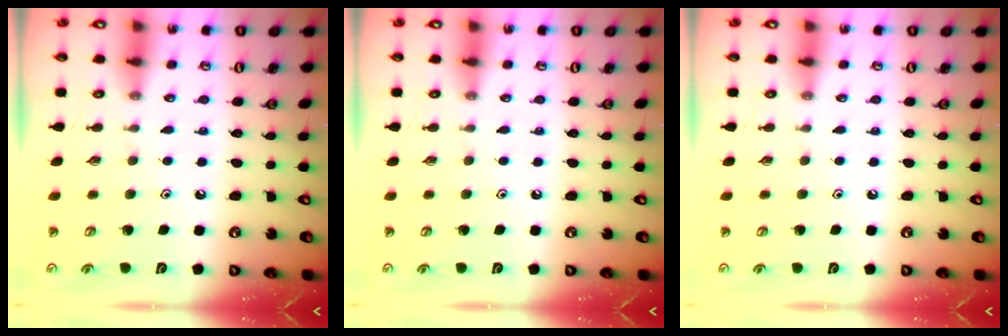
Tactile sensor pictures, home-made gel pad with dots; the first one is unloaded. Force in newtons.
{"total": 0.0}
{"total": 0.0}